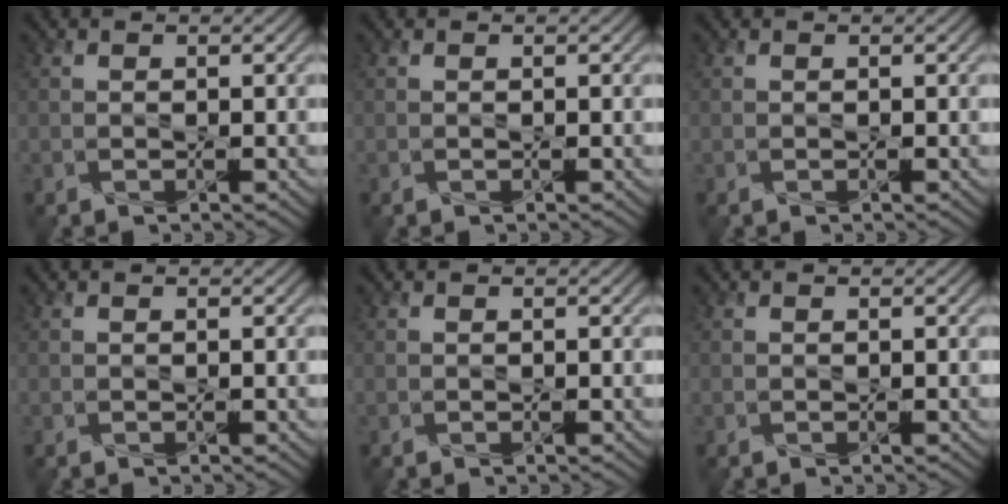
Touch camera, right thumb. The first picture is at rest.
{"total": 0.0}
{"total": 0.0}
{"total": 0.0}
{"total": 0.0}
{"total": 0.0}